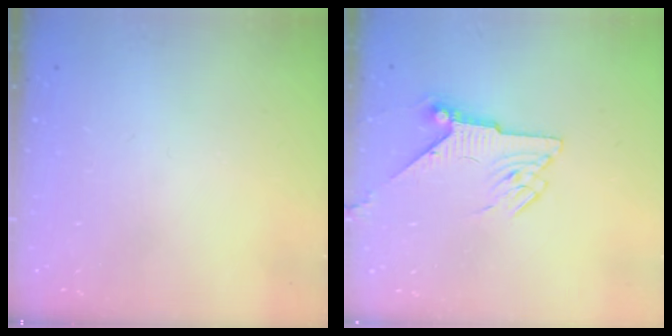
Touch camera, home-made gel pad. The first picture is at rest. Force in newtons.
{"total": 6.5, "press": 6.4, "slide": 0.9}